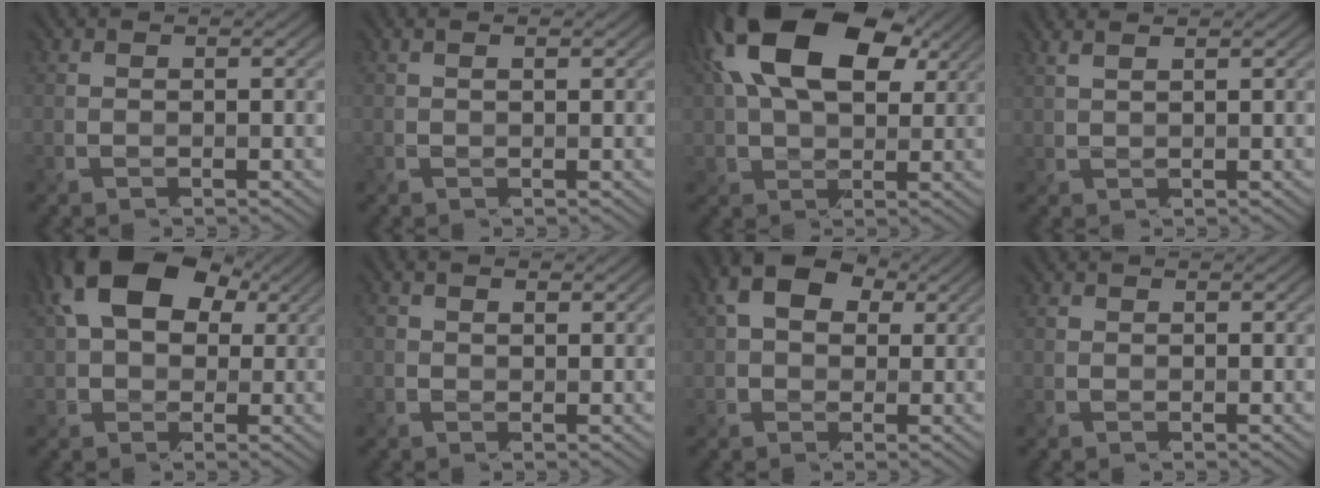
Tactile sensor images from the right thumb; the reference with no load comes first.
{"total": 0.7, "force": [0.0, -0.7, 0.1], "torque": [-0.008, -0.007, 0.009]}
{"total": 18.6, "force": [7.3, 10.2, 13.7], "torque": [-0.276, 0.050, 0.116]}
{"total": 2.1, "force": [1.7, -0.6, 1.1], "torque": [-0.035, 0.001, 0.048]}
{"total": 13.8, "force": [4.3, 9.2, 9.4], "torque": [-0.178, 0.035, 0.067]}
{"total": 1.0, "force": [0.0, 0.8, 0.6], "torque": [-0.021, 0.003, -0.003]}
{"total": 6.9, "force": [2.0, 5.0, 4.4], "torque": [-0.096, 0.024, 0.023]}
{"total": 0.7, "force": [0.1, 0.6, 0.3], "torque": [-0.005, 0.001, -0.005]}